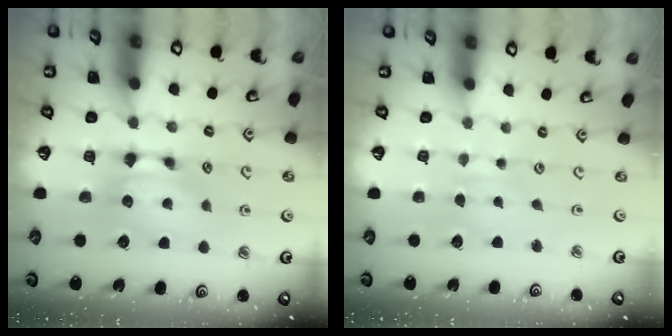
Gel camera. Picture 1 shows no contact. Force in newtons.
{"total": 3.9, "press": 3.9, "slide": 0.2}